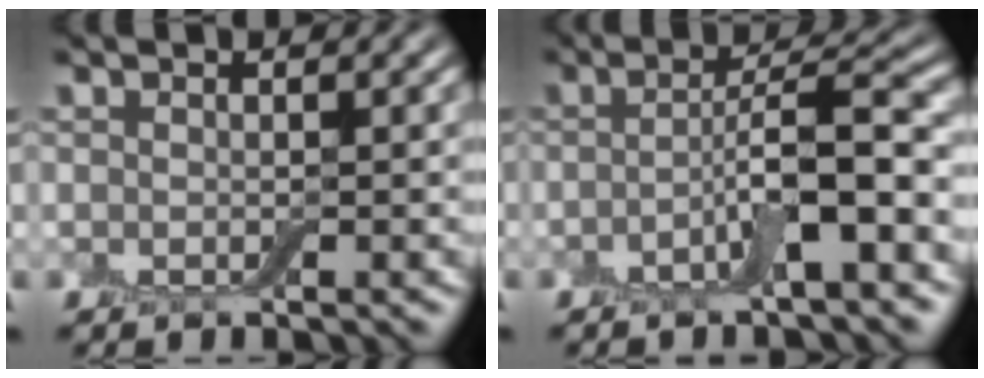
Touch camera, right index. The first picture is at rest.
{"total": 5.4, "force": [-1.8, 1.0, 5.0], "torque": [-0.084, 0.017, -0.040]}